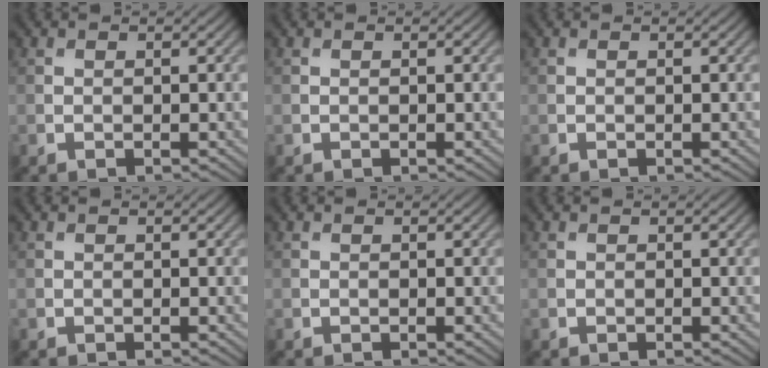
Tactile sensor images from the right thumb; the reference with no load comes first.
{"total": 0.0}
{"total": 0.0}
{"total": 0.0}
{"total": 0.0}
{"total": 0.0}